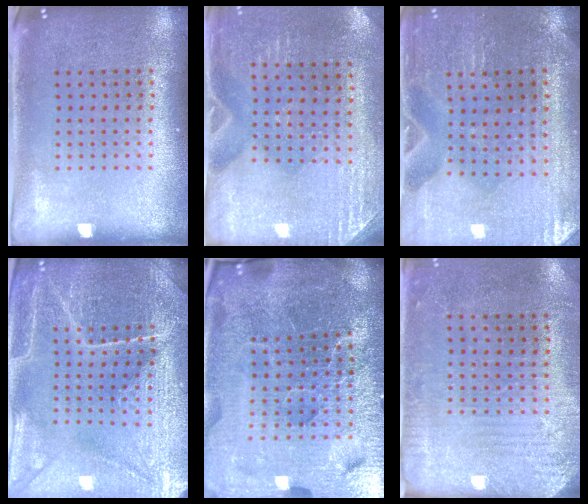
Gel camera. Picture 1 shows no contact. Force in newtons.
{"total": 2.9, "press": 2.6, "slide": 1.1}
{"total": 0.8, "press": 0.8, "slide": 0.2}
{"total": 4.3, "press": 4.2, "slide": 1.1}
{"total": 7.1, "press": 6.2, "slide": 3.5}
{"total": 2.8, "press": 2.4, "slide": 1.5}